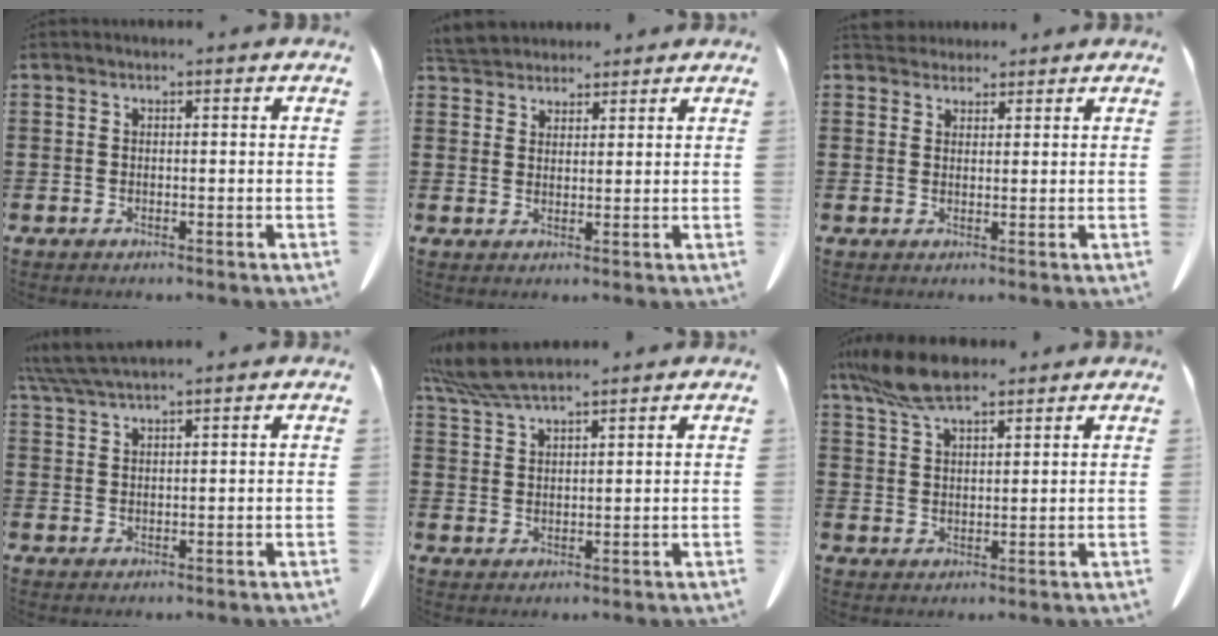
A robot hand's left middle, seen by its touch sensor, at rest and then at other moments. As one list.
[{"total": 4.4, "force": [4.2, 1.0, 0.5], "torque": [-0.023, -0.009, 0.081]}, {"total": 2.8, "force": [2.6, 0.9, 0.1], "torque": [-0.001, -0.006, 0.049]}, {"total": 3.9, "force": [3.5, 0.0, 1.8], "torque": [-0.046, -0.006, 0.066]}, {"total": 6.0, "force": [5.2, 0.8, 2.9], "torque": [-0.071, -0.008, 0.098]}, {"total": 8.6, "force": [6.6, 2.6, 4.9], "torque": [-0.113, -0.006, 0.125]}]